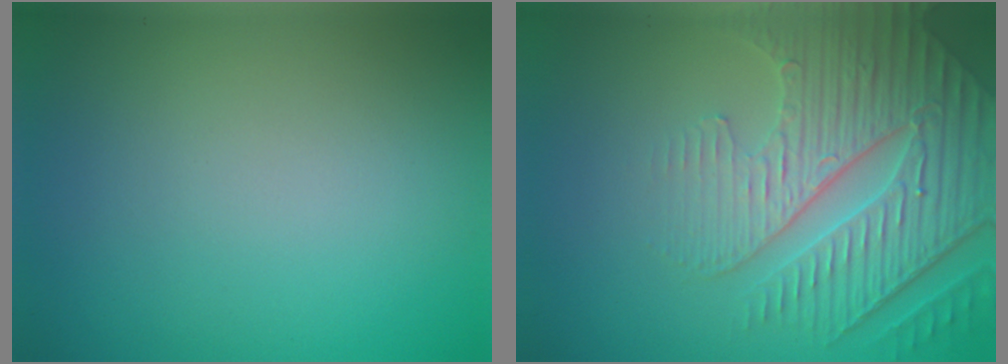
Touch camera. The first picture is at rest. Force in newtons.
{"total": 6.5, "press": 5.2, "slide": 3.9}